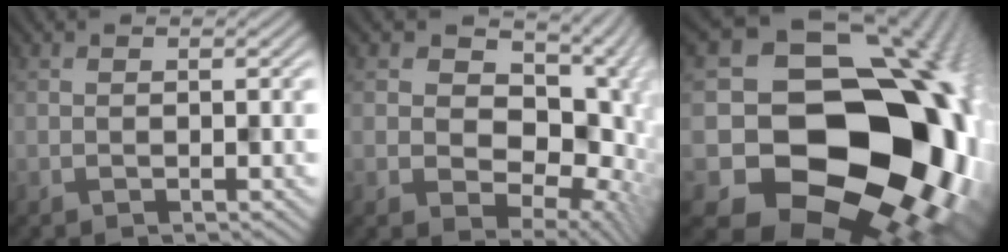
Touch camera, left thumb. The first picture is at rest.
{"total": 15.2, "force": [0.8, 11.2, 10.2], "torque": [-0.139, -0.017, 0.022]}
{"total": 22.6, "force": [-4.4, 18.0, 12.9], "torque": [-0.219, -0.044, -0.070]}